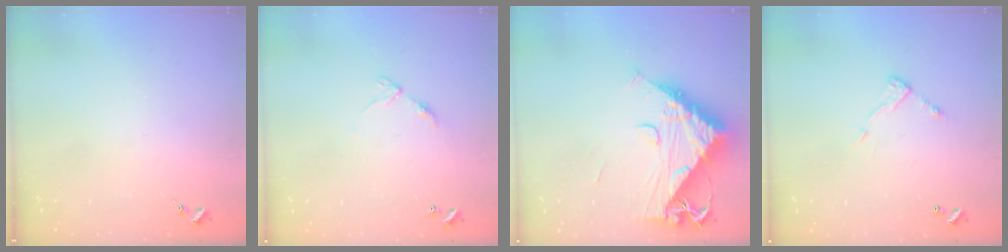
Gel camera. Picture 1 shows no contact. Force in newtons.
{"total": 6.4, "press": 6.4, "slide": 0.5}
{"total": 15.5, "press": 15.5, "slide": 1.5}
{"total": 6.6, "press": 6.6, "slide": 0.3}